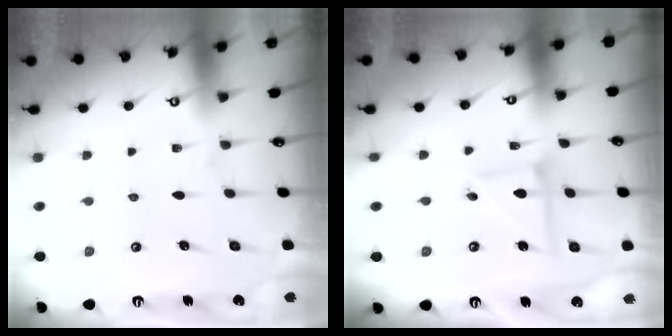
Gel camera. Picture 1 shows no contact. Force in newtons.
{"total": 6.1, "press": 6.1, "slide": 0.4}